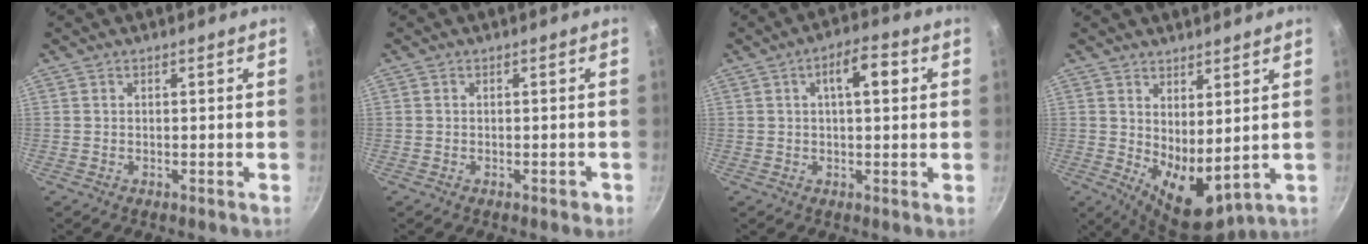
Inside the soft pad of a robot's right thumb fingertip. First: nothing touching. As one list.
[{"total": 1.2, "force": [-0.7, 0.7, 0.7], "torque": [0.000, 0.011, -0.004]}, {"total": 6.8, "force": [1.6, 2.8, 6.0], "torque": [-0.074, 0.014, 0.019]}, {"total": 9.5, "force": [2.3, 4.6, 8.1], "torque": [-0.104, -0.045, 0.051]}]